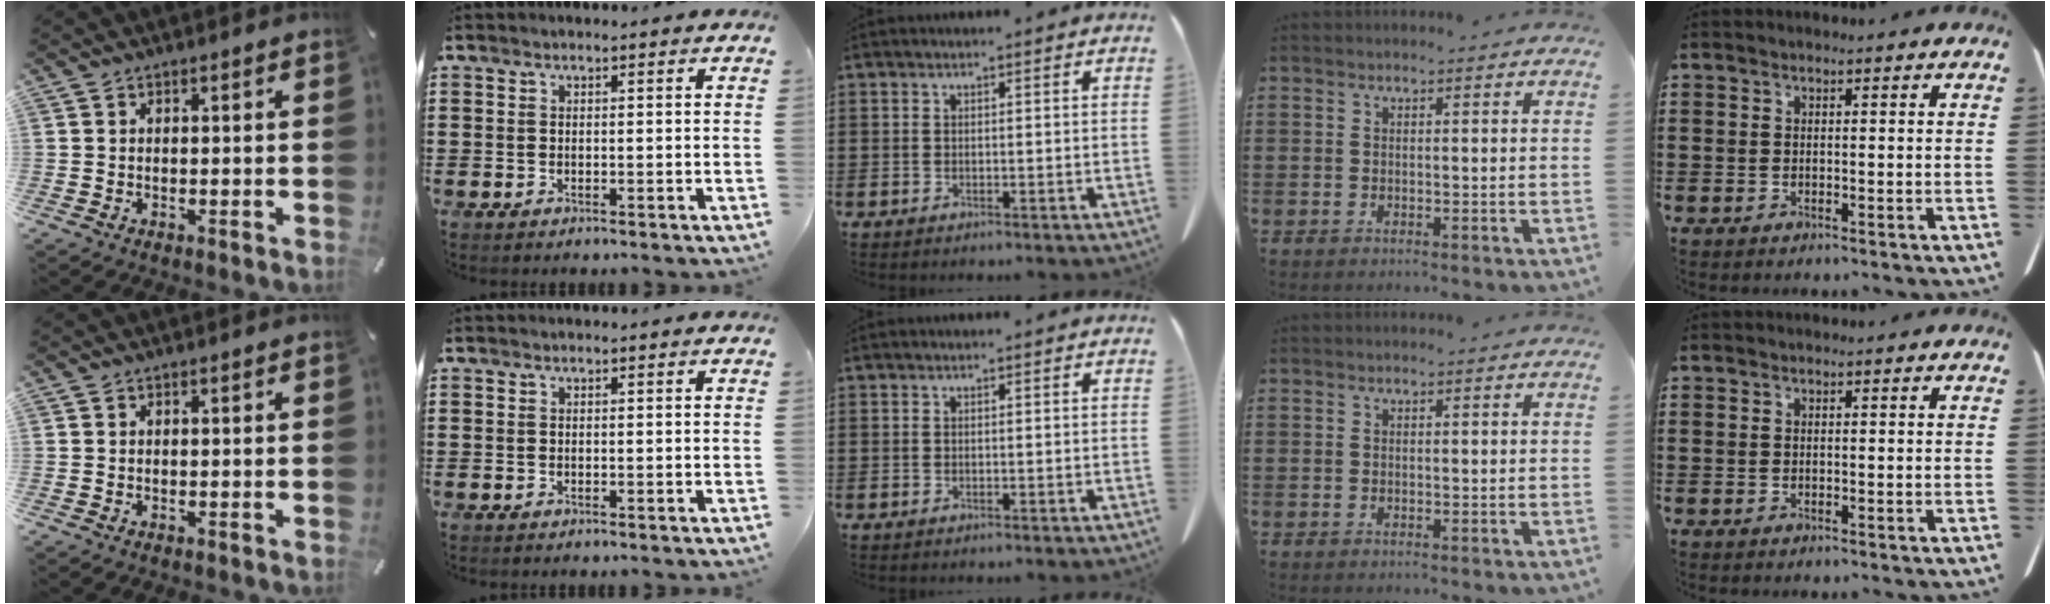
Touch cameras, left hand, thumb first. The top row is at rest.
{}